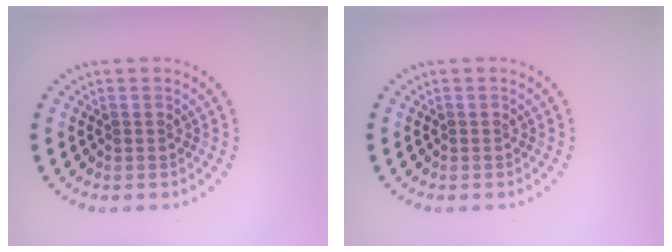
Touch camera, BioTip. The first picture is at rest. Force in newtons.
{"total": 0.0}